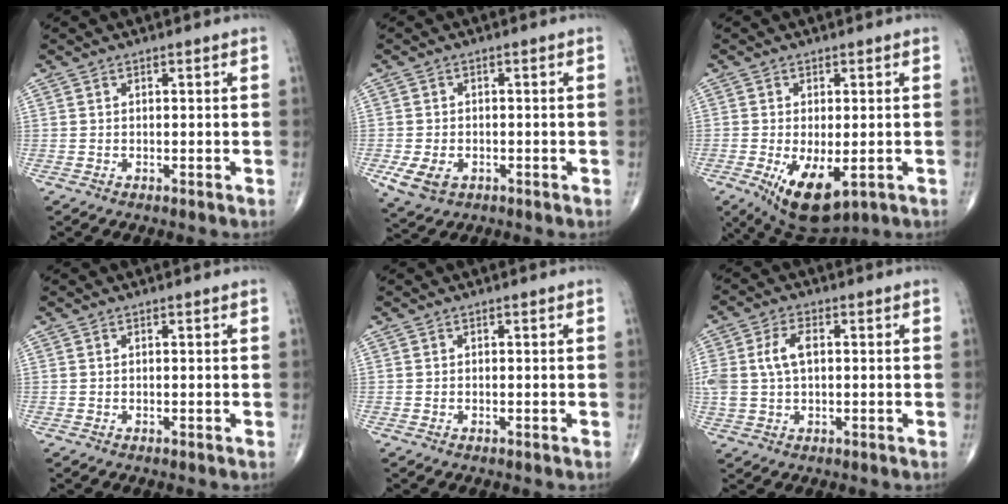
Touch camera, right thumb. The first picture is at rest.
{"total": 5.5, "force": [-1.9, 3.9, 3.4], "torque": [-0.066, 0.000, -0.027]}
{"total": 9.9, "force": [-3.2, 4.6, 8.2], "torque": [-0.133, -0.018, -0.038]}
{"total": 0.0}
{"total": 0.0}
{"total": 7.1, "force": [1.1, 4.1, 5.7], "torque": [-0.132, 0.014, 0.024]}